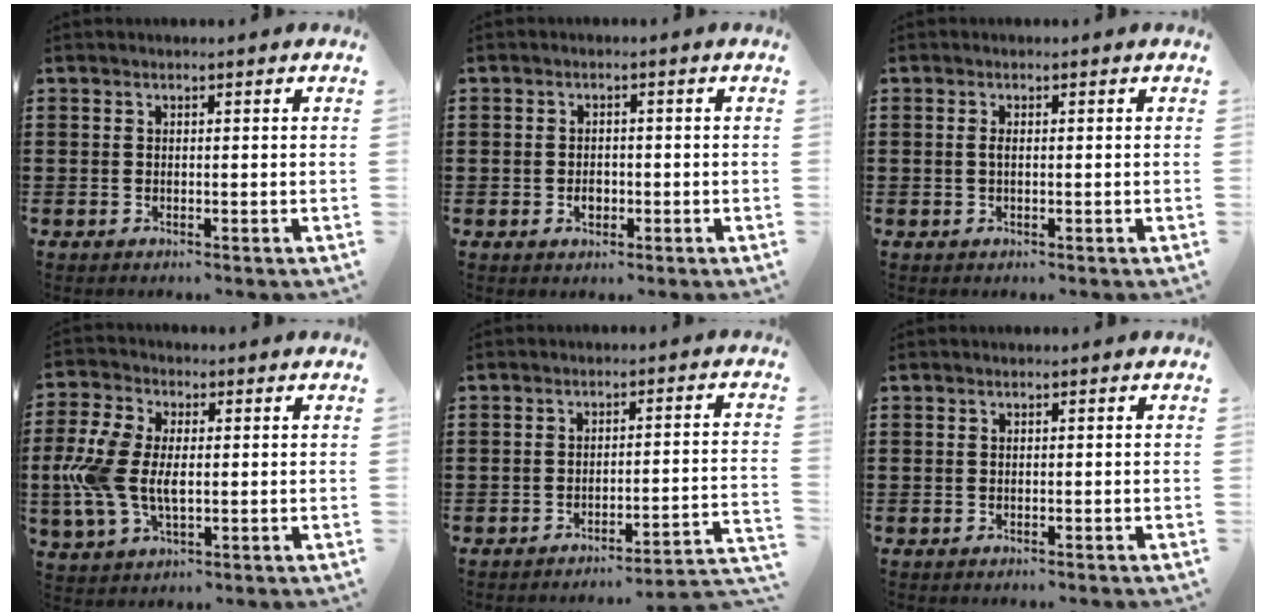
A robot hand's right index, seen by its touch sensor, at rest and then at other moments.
{"total": 1.7, "force": [-0.5, 1.3, 1.0], "torque": [-0.020, 0.003, -0.011]}
{"total": 0.9, "force": [-0.2, 0.2, 0.9], "torque": [-0.025, -0.004, -0.007]}
{"total": 8.9, "force": [-0.4, 5.1, 7.3], "torque": [-0.182, 0.000, -0.015]}
{"total": 3.4, "force": [-3.0, -0.5, 1.4], "torque": [-0.030, -0.013, -0.065]}
{"total": 0.0}